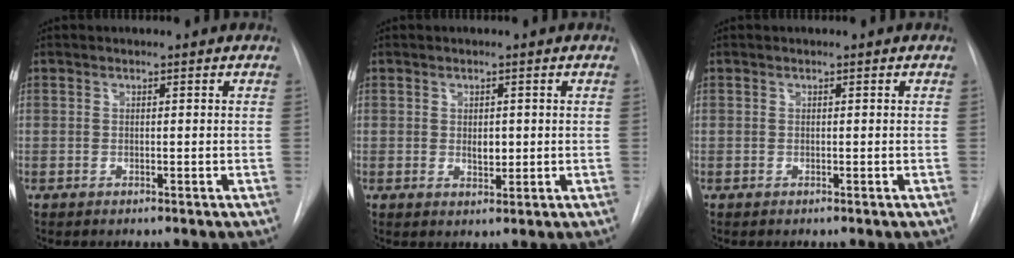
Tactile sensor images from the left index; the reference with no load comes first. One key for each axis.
{"total": 2.0, "fx": 0.2, "fy": 1.2, "fz": 1.6, "tx": -0.025, "ty": -0.004, "tz": 0.007}
{"total": 0.0}